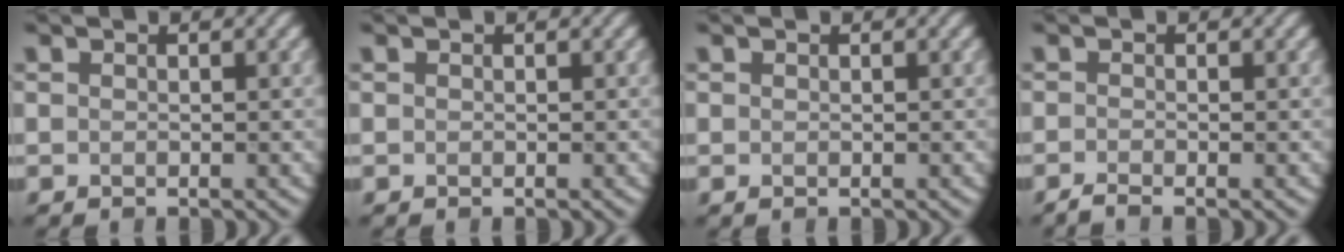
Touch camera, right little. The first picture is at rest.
{"total": 0.0}
{"total": 0.0}
{"total": 1.4, "force": [-0.9, 0.2, 1.0], "torque": [-0.013, -0.006, -0.025]}